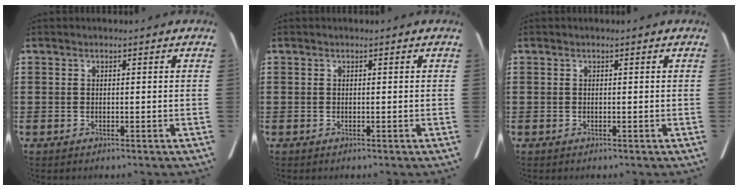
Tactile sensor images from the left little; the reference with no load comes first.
{"total": 0.0}
{"total": 0.0}